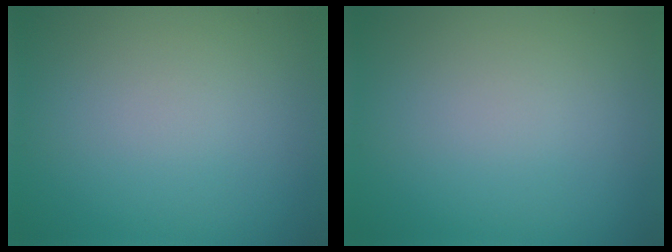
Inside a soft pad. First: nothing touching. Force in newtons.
{"total": 0.0}